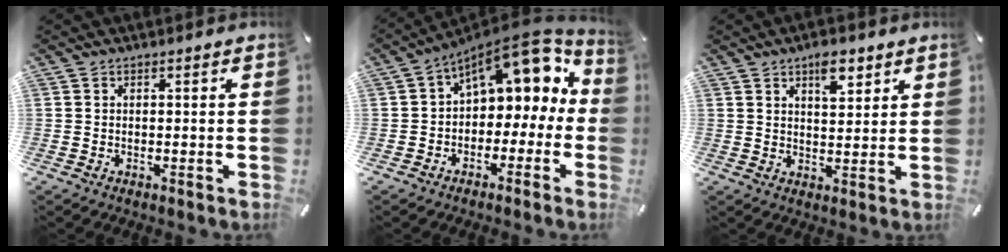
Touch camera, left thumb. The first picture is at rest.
{"total": 11.8, "force": [6.9, 6.7, 6.8], "torque": [-0.098, -0.055, 0.120]}
{"total": 6.1, "force": [3.9, 3.0, 3.6], "torque": [-0.040, -0.018, 0.063]}